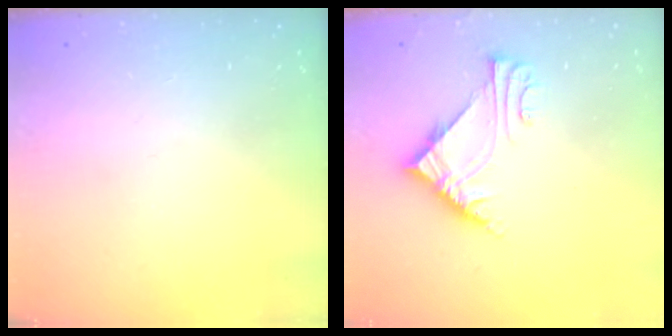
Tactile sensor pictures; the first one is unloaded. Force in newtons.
{"total": 7.0, "press": 7.0, "slide": 0.4}